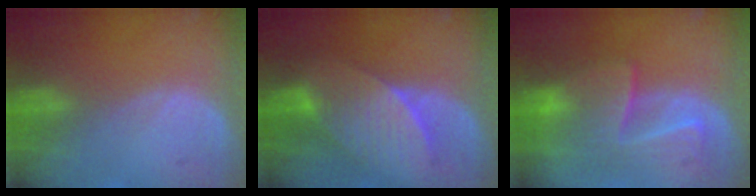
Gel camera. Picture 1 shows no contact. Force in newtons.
{"total": 7.1, "press": 6.9, "slide": 1.4}
{"total": 7.7, "press": 7.6, "slide": 1.4}